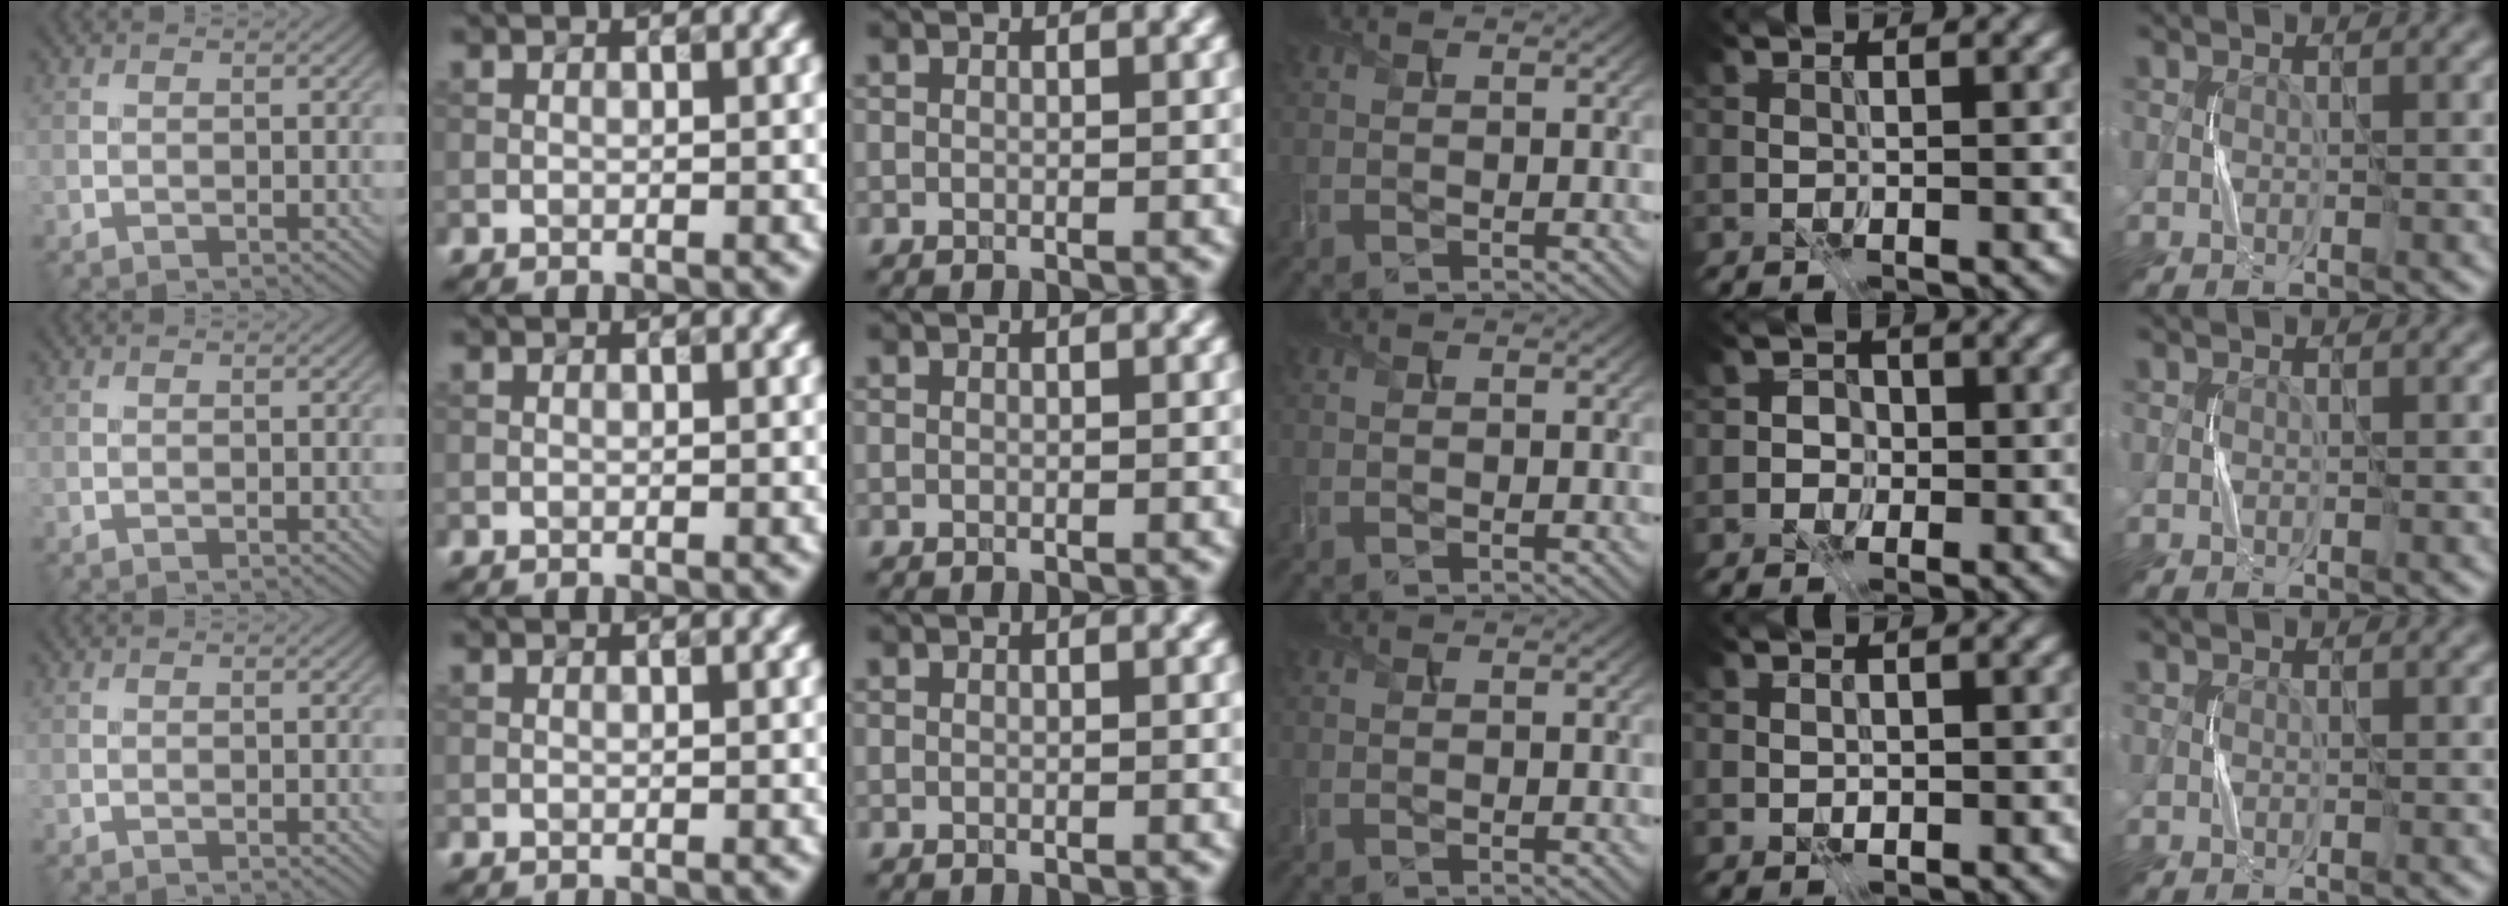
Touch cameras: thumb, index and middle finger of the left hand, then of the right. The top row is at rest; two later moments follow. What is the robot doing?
{"motion": "press", "object": "joystick"}